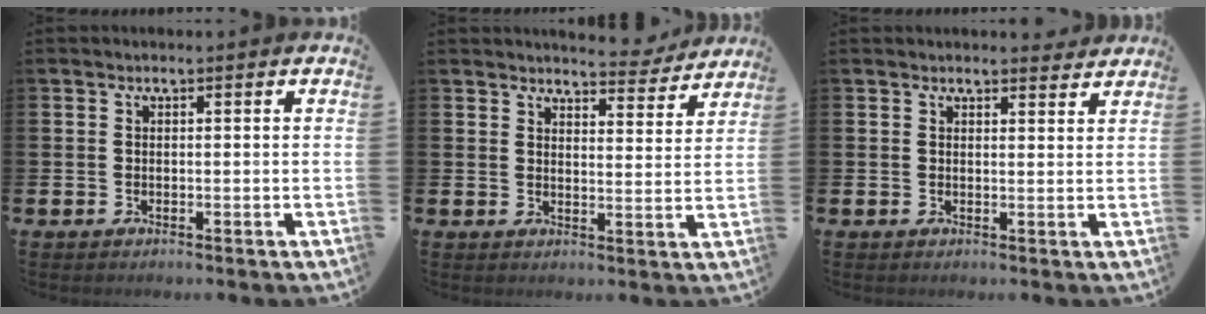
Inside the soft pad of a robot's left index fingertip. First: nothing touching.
{"total": 4.8, "force": [4.7, 0.8, 0.6], "torque": [-0.005, -0.035, 0.081]}
{"total": 2.1, "force": [2.1, 0.3, 0.0], "torque": [0.006, -0.012, 0.036]}